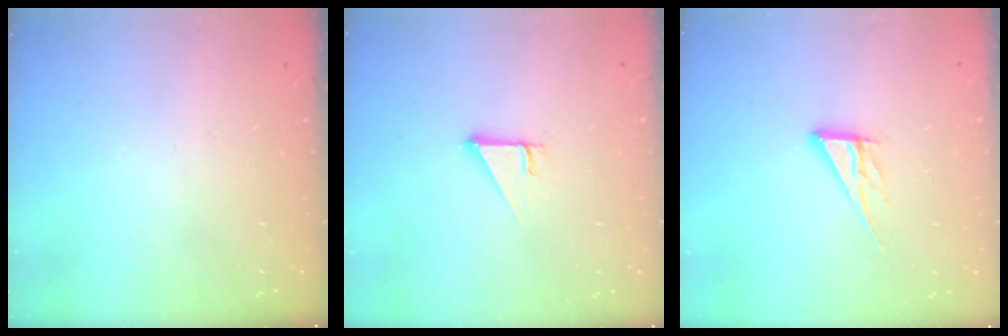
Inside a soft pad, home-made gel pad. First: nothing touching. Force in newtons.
{"total": 2.5, "press": 2.5, "slide": 0.2}
{"total": 7.1, "press": 7.1, "slide": 0.2}